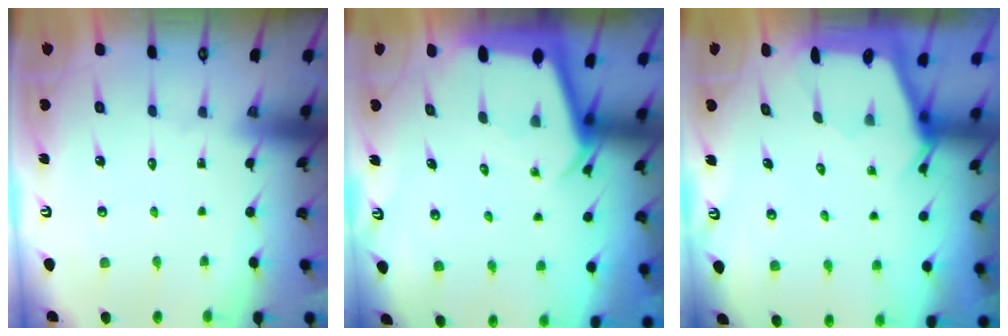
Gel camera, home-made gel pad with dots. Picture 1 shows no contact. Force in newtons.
{"total": 2.5, "press": 2.5, "slide": 0.3}
{"total": 2.3, "press": 2.3, "slide": 0.3}